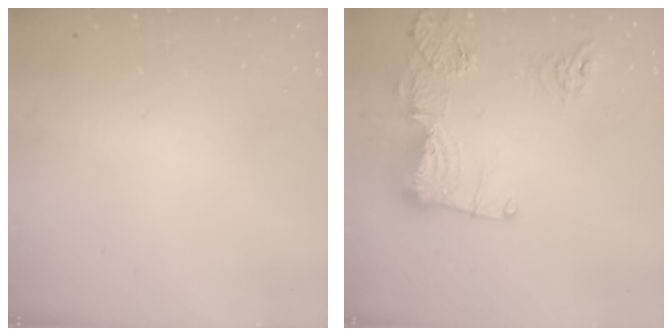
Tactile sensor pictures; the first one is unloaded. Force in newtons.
{"total": 17.1, "press": 17.0, "slide": 1.7}